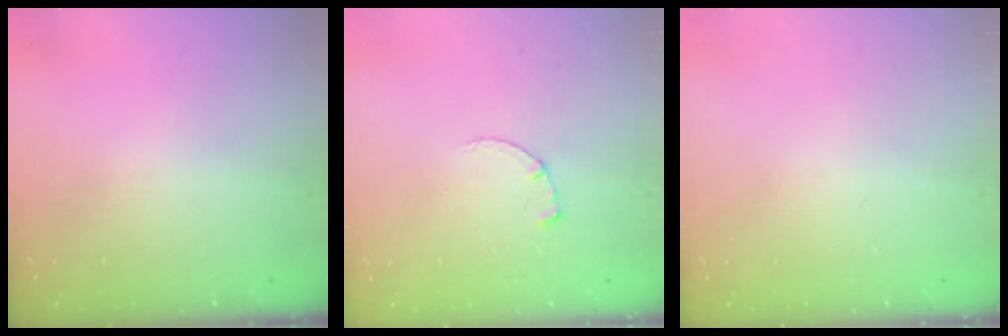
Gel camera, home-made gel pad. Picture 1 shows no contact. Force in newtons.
{"total": 0.7, "press": 0.7, "slide": 0.2}
{"total": 0.0}